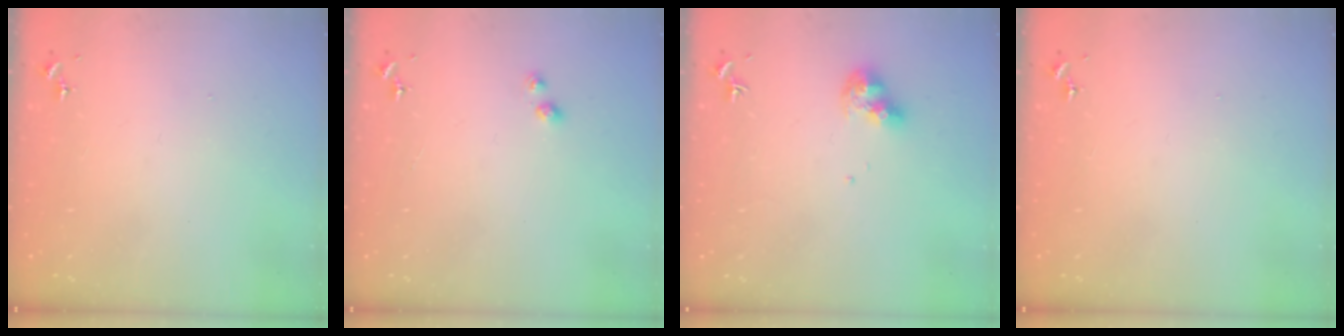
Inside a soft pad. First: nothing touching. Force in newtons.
{"total": 2.9, "press": 2.9, "slide": 0.5}
{"total": 11.0, "press": 10.9, "slide": 1.2}
{"total": 0.0}